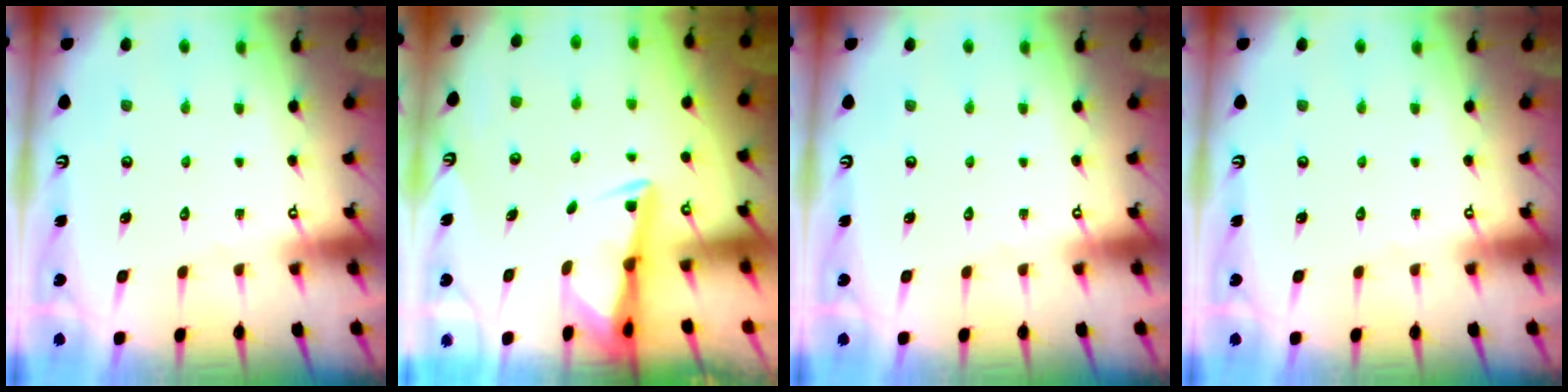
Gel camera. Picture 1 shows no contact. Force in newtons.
{"total": 3.0, "press": 2.9, "slide": 0.6}
{"total": 0.0}
{"total": 0.0}